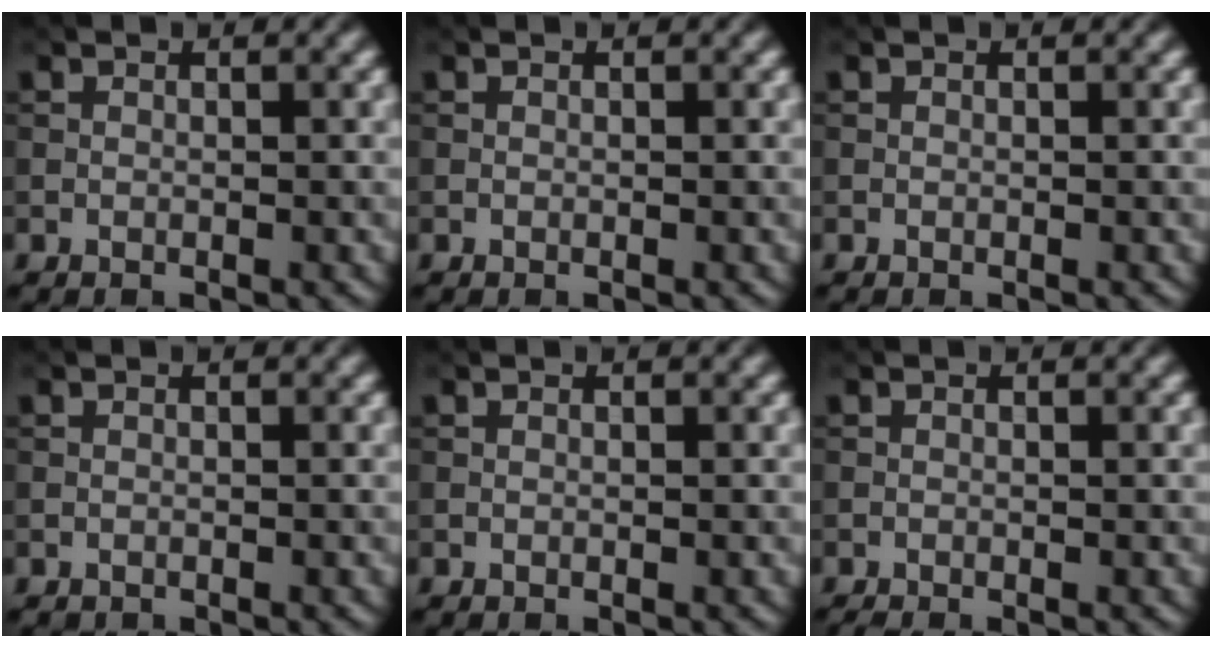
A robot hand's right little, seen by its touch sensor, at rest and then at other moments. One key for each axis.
{"total": 0.0}
{"total": 0.0}
{"total": 0.0}
{"total": 0.0}
{"total": 0.5, "fx": -0.5, "fy": 0.0, "fz": 0.2, "tx": -0.001, "ty": -0.002, "tz": -0.011}